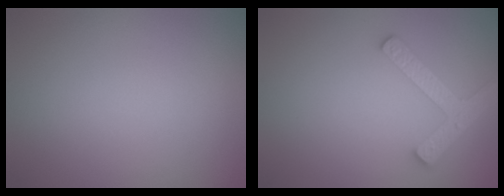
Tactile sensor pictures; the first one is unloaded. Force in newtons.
{"total": 3.7, "press": 3.0, "slide": 2.1}